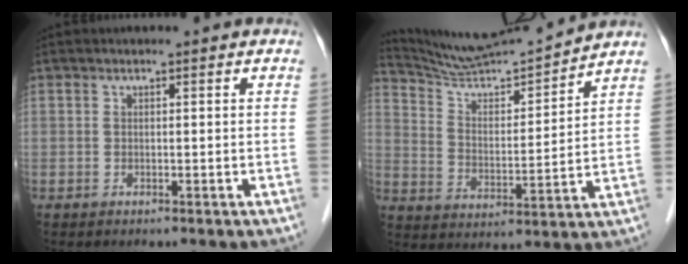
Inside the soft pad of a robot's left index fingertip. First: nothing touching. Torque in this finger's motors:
{"motor_torque": [0.08, -0.38, 0.03, 0.00]}